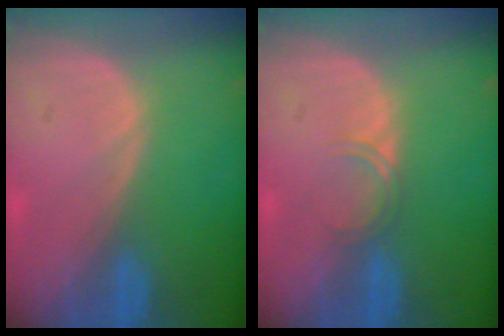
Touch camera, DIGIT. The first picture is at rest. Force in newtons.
{"total": 1.7, "press": 1.7, "slide": 0.3}